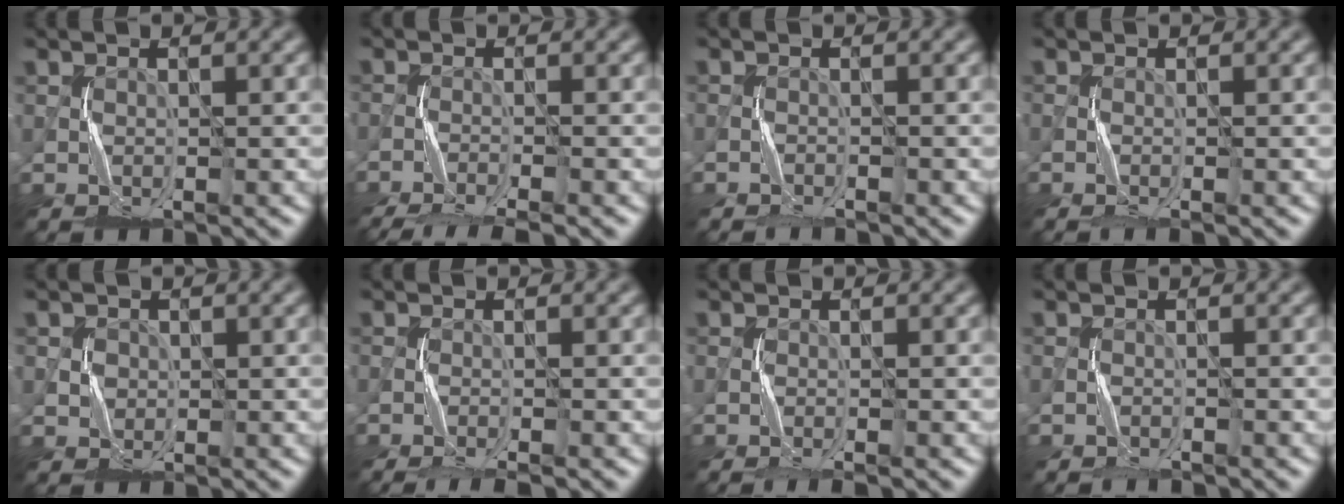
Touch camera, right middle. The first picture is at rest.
{"total": 5.4, "force": [-4.8, 0.3, 2.5], "torque": [-0.042, -0.017, -0.092]}
{"total": 1.3, "force": [-1.3, 0.2, 0.2], "torque": [-0.002, 0.000, -0.027]}
{"total": 1.1, "force": [-0.9, -0.1, 0.5], "torque": [-0.012, -0.004, -0.019]}
{"total": 1.3, "force": [0.1, 1.3, -0.1], "torque": [-0.007, -0.004, 0.014]}
{"total": 3.2, "force": [-2.7, 0.1, 1.8], "torque": [-0.027, -0.002, -0.049]}
{"total": 1.7, "force": [-1.4, -0.1, 1.0], "torque": [-0.018, -0.003, -0.028]}
{"total": 1.2, "force": [-1.2, 0.2, 0.0], "torque": [0.000, 0.000, -0.025]}